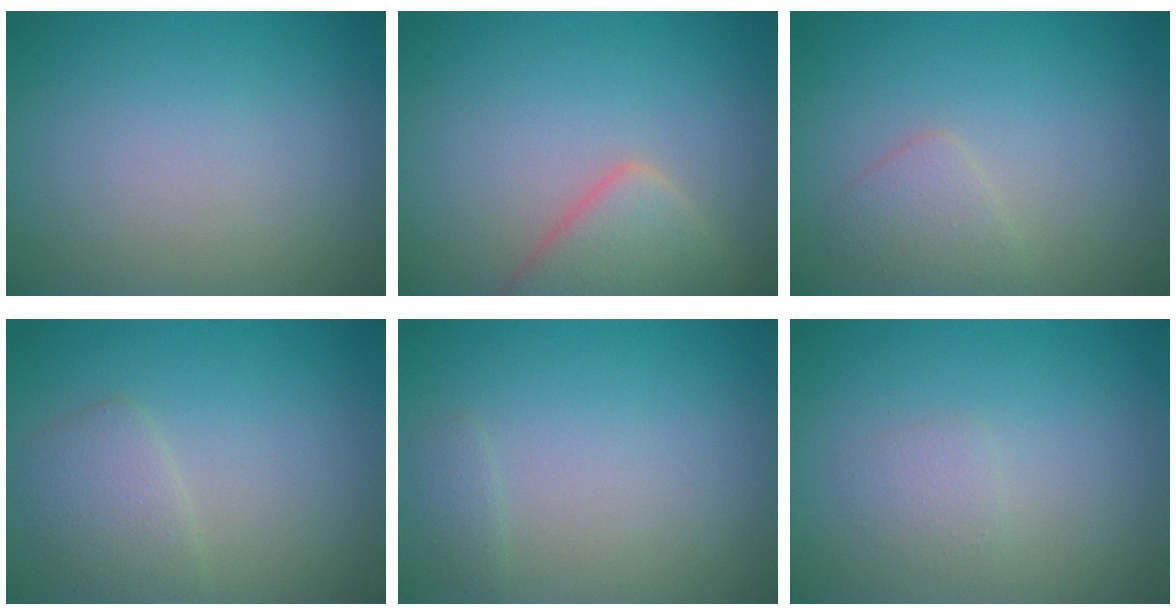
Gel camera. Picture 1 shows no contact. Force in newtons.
{"total": 3.7, "press": 3.7, "slide": 0.3}
{"total": 1.9, "press": 1.9, "slide": 0.2}
{"total": 2.6, "press": 2.6, "slide": 0.3}
{"total": 0.9, "press": 0.9, "slide": 0.0}
{"total": 1.2, "press": 1.2, "slide": 0.0}